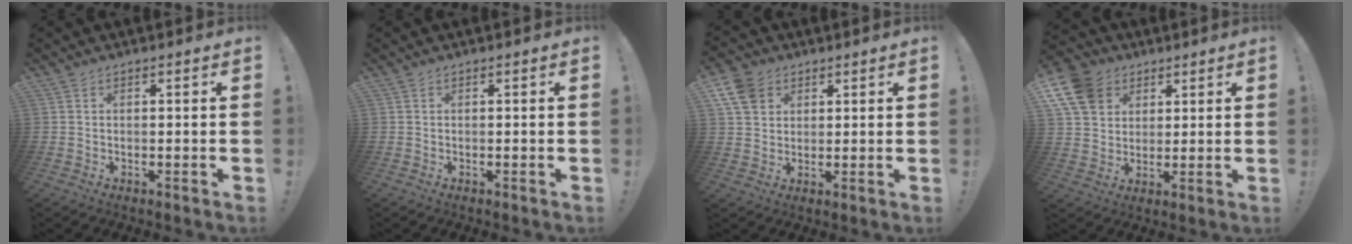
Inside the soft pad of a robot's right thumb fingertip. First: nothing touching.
{"total": 0.0}
{"total": 8.5, "force": [4.2, 6.4, 3.6], "torque": [-0.068, -0.018, 0.085]}
{"total": 12.6, "force": [5.4, 10.0, 5.3], "torque": [-0.090, -0.031, 0.110]}